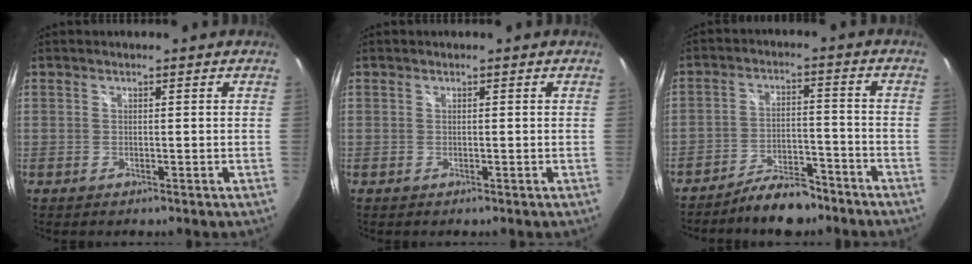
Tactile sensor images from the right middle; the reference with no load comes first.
{"total": 0.0}
{"total": 8.4, "force": [-7.1, 2.9, 3.5], "torque": [-0.072, 0.013, -0.106]}